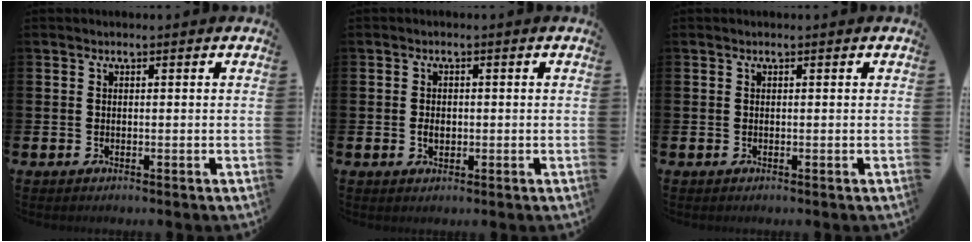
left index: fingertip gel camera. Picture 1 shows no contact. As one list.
[{"total": 1.8, "force": [-0.2, 1.3, 1.2], "torque": [-0.012, 0.003, -0.008]}, {"total": 0.0}]